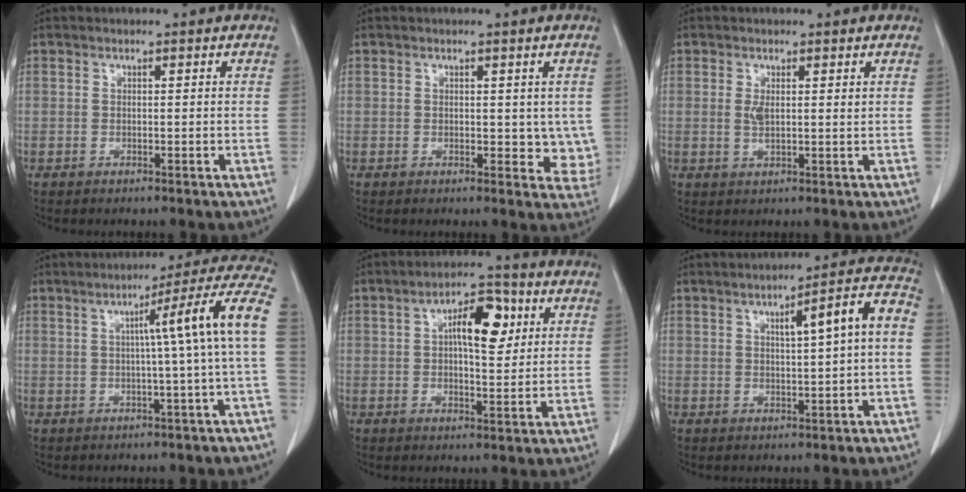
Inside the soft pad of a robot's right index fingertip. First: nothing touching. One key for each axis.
{"total": 4.4, "fx": 0.6, "fy": 2.9, "fz": 3.3, "tx": -0.015, "ty": -0.007, "tz": 0.008}
{"total": 2.4, "fx": 0.7, "fy": 0.8, "fz": 2.2, "tx": -0.042, "ty": -0.004, "tz": 0.015}
{"total": 11.5, "fx": 0.9, "fy": -1.8, "fz": 11.3, "tx": -0.137, "ty": 0.024, "tz": 0.004}
{"total": 8.5, "fx": 2.5, "fy": 3.2, "fz": 7.5, "tx": -0.117, "ty": 0.018, "tz": 0.036}
{"total": 8.3, "fx": 0.8, "fy": 0.5, "fz": 8.2, "tx": -0.112, "ty": 0.021, "tz": 0.009}